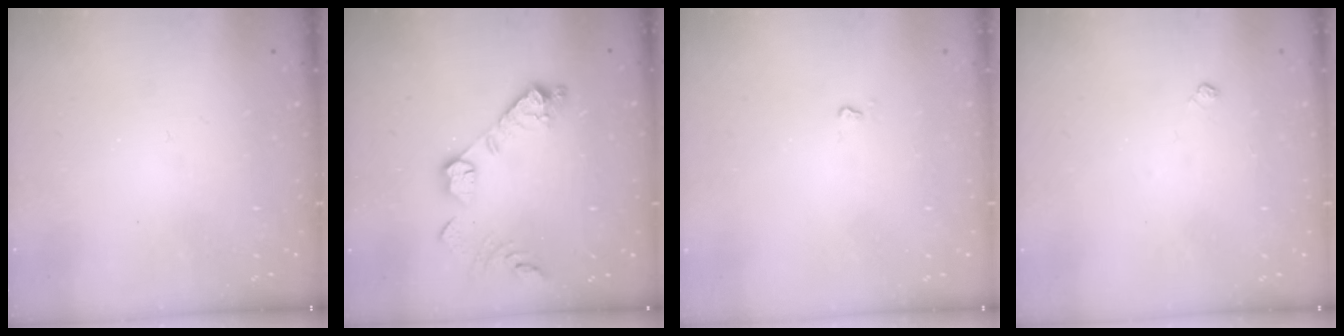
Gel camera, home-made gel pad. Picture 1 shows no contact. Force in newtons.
{"total": 14.1, "press": 14.1, "slide": 1.1}
{"total": 2.4, "press": 2.3, "slide": 0.5}
{"total": 3.2, "press": 3.1, "slide": 0.5}